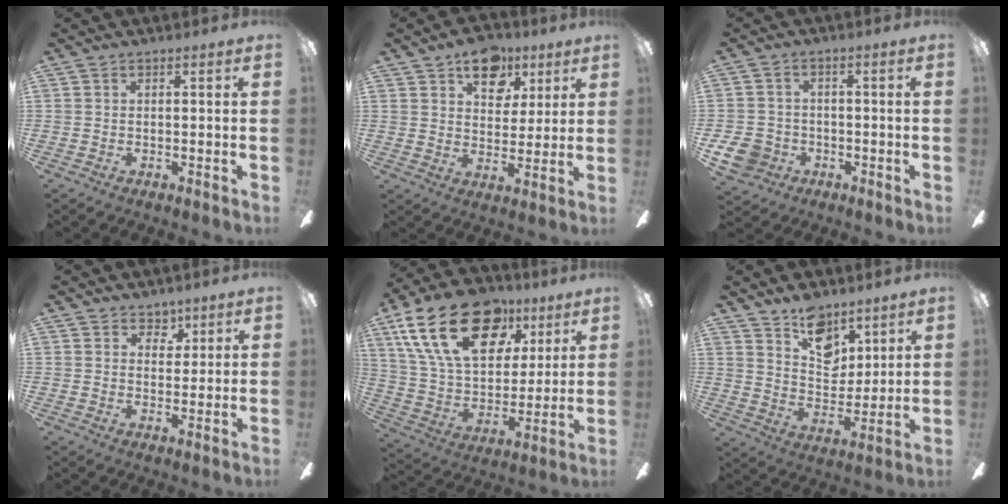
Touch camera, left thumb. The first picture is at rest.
{"total": 11.1, "force": [6.5, 7.5, 5.0], "torque": [-0.058, -0.024, 0.114]}
{"total": 7.3, "force": [-3.1, 6.1, 2.6], "torque": [-0.066, 0.023, -0.061]}
{"total": 4.4, "force": [3.1, 3.1, 0.8], "torque": [-0.004, -0.014, 0.053]}
{"total": 26.1, "force": [12.9, 15.4, 16.7], "torque": [-0.292, -0.055, 0.230]}
{"total": 12.2, "force": [8.4, 7.7, 4.4], "torque": [-0.056, -0.051, 0.157]}